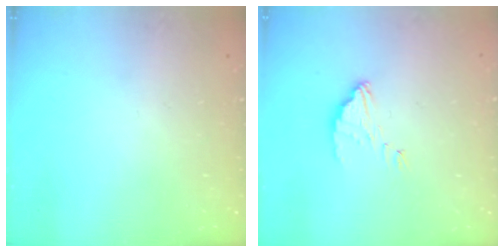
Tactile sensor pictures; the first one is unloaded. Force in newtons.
{"total": 2.9, "press": 2.9, "slide": 0.2}